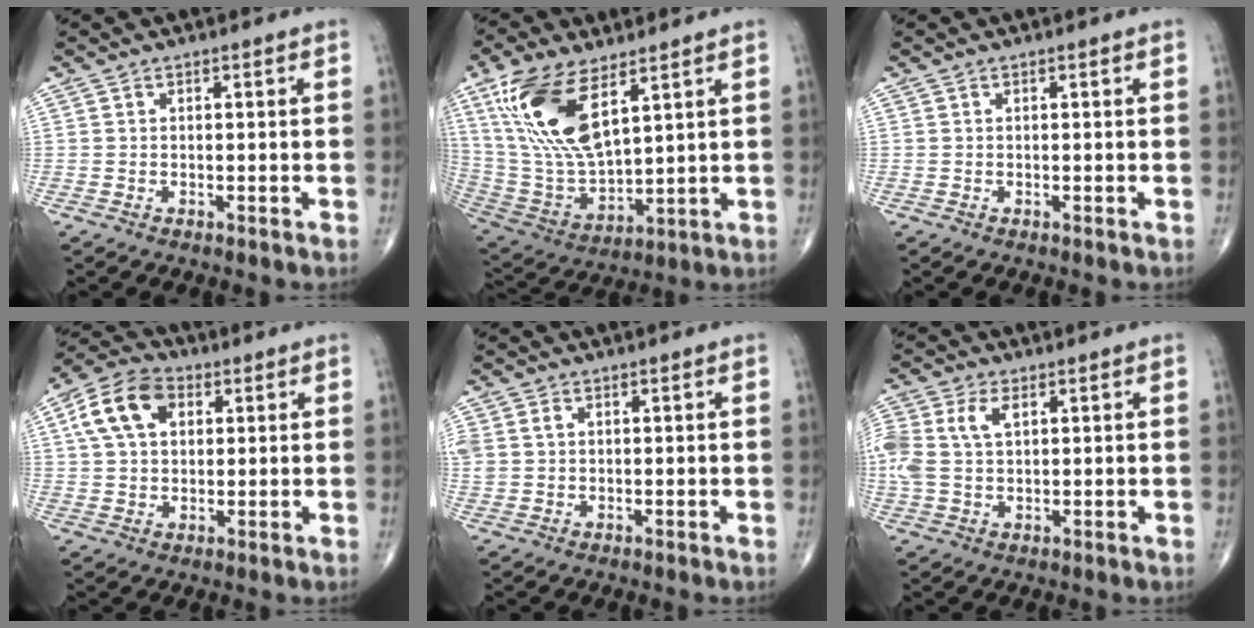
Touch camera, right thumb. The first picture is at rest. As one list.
[{"total": 18.3, "force": [8.5, 7.7, 14.2], "torque": [-0.286, -0.033, 0.177]}, {"total": 0.0}, {"total": 11.3, "force": [3.5, 7.6, 7.7], "torque": [-0.134, 0.015, 0.055]}, {"total": 3.8, "force": [0.9, 2.9, 2.3], "torque": [-0.061, 0.010, 0.026]}, {"total": 10.1, "force": [2.6, 6.1, 7.6], "torque": [-0.197, 0.013, 0.052]}]